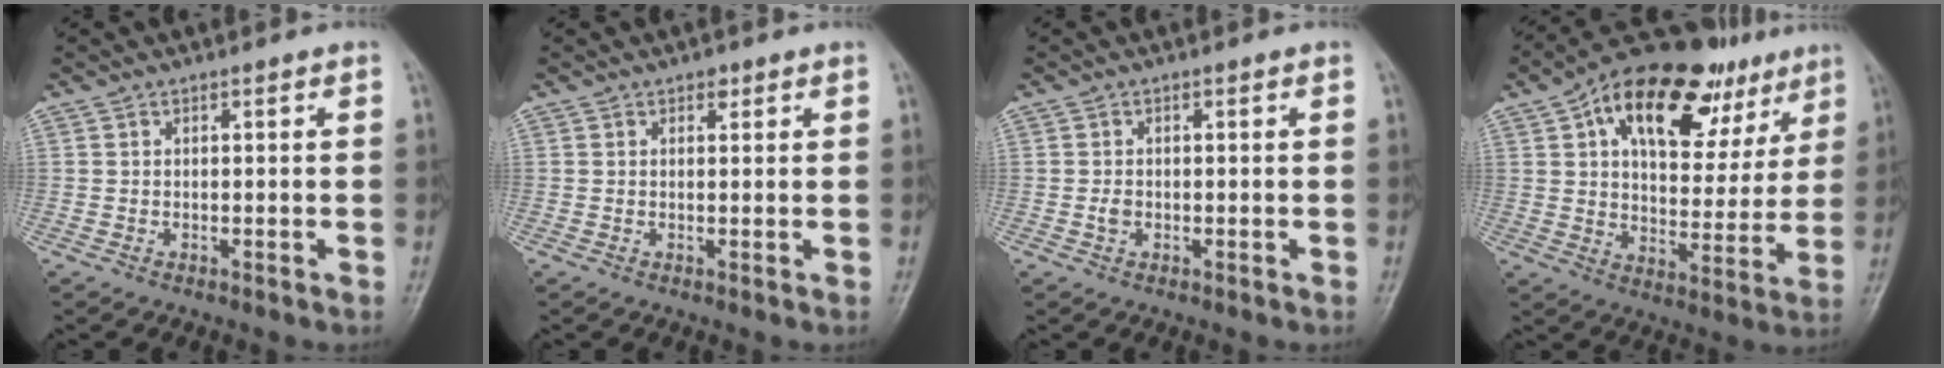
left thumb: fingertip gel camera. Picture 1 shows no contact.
{"total": 1.3, "force": [0.8, 0.8, 0.6], "torque": [0.000, -0.003, 0.008]}
{"total": 1.4, "force": [-0.3, 1.1, 0.9], "torque": [-0.013, 0.001, -0.006]}
{"total": 24.8, "force": [12.5, 13.5, 16.6], "torque": [-0.207, -0.001, 0.190]}